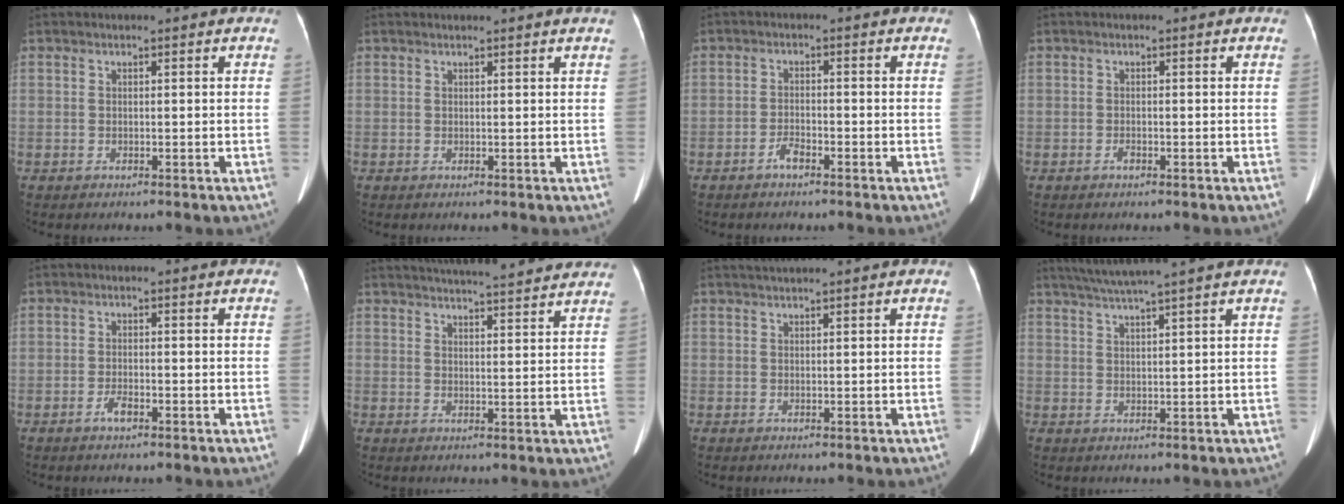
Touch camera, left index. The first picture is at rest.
{"total": 1.2, "force": [1.1, -0.3, 0.4], "torque": [-0.013, 0.000, 0.020]}
{"total": 2.1, "force": [-1.6, 0.5, 1.3], "torque": [-0.026, 0.000, -0.029]}
{"total": 0.7, "force": [-0.5, 0.2, 0.4], "torque": [-0.010, -0.001, -0.005]}
{"total": 2.0, "force": [-1.3, 0.5, 1.4], "torque": [-0.031, -0.001, -0.021]}
{"total": 17.2, "force": [15.8, 1.6, 6.8], "torque": [-0.097, 0.024, 0.199]}
{"total": 1.7, "force": [1.4, -0.4, 0.8], "torque": [-0.013, 0.014, 0.031]}
{"total": 7.3, "force": [6.0, -1.7, 3.9], "torque": [-0.063, 0.019, 0.095]}